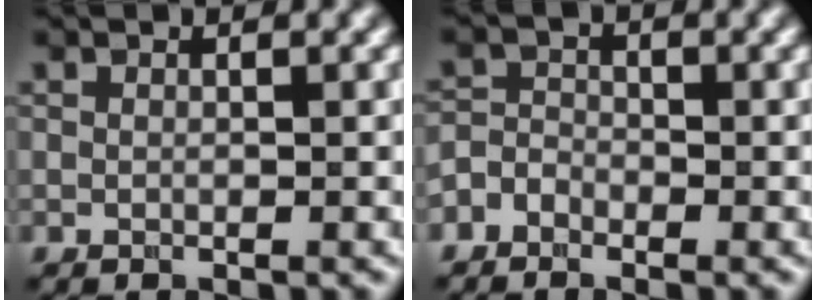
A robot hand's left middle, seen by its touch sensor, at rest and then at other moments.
{"total": 1.8, "force": [-1.2, 1.2, 0.5], "torque": [-0.004, 0.007, -0.033]}